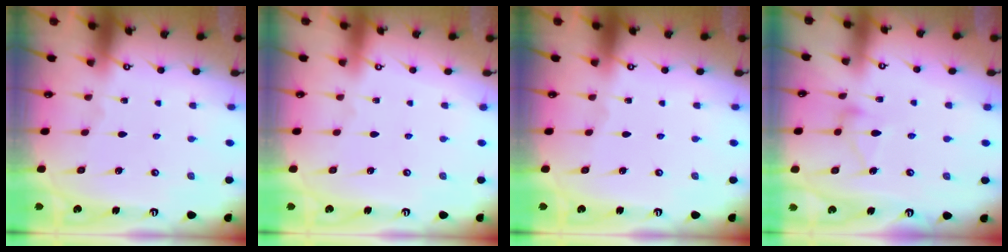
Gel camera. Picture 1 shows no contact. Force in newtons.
{"total": 4.0, "press": 4.0, "slide": 0.1}
{"total": 0.0}
{"total": 8.4, "press": 8.4, "slide": 0.4}